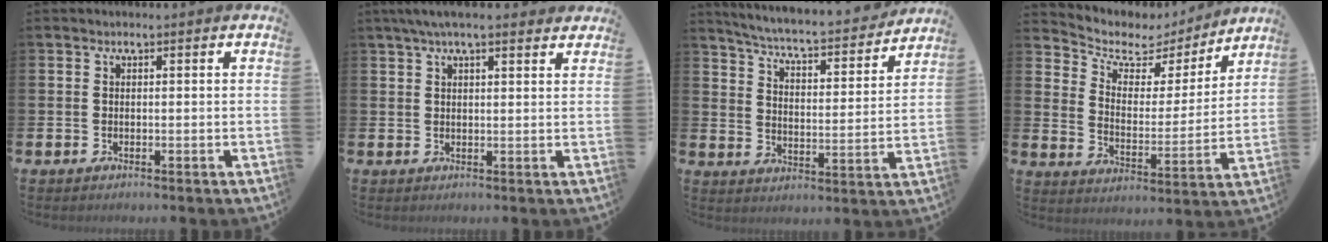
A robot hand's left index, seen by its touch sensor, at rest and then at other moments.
{"total": 4.3, "force": [3.6, 0.7, 2.3], "torque": [-0.047, -0.003, 0.063]}
{"total": 5.7, "force": [5.4, 0.3, 1.8], "torque": [-0.058, -0.049, 0.084]}
{"total": 6.0, "force": [4.7, 3.4, 1.6], "torque": [-0.055, -0.038, 0.074]}